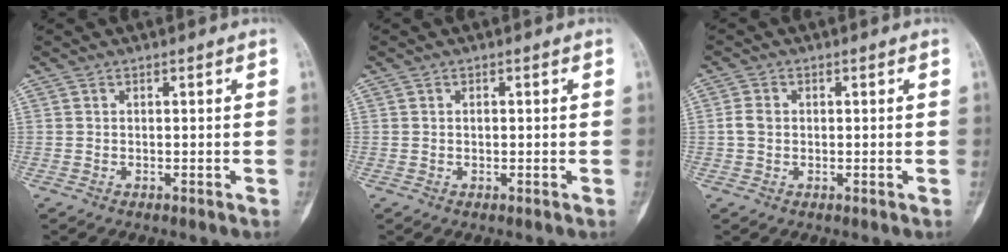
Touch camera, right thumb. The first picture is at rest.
{"total": 0.6, "force": [-0.1, 0.3, 0.5], "torque": [-0.007, 0.002, -0.002]}
{"total": 2.4, "force": [-0.1, 1.8, 1.6], "torque": [-0.032, 0.004, -0.006]}